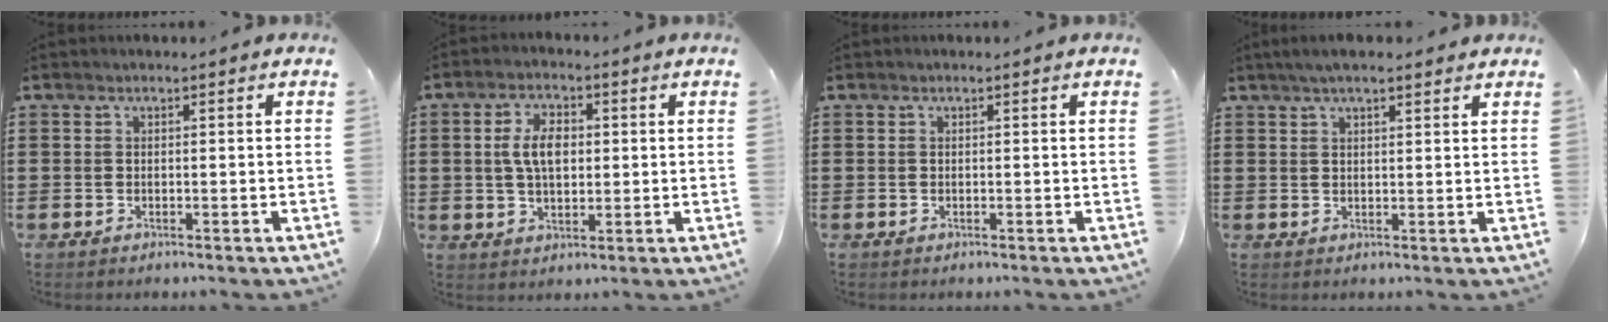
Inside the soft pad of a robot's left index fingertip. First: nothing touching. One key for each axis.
{"total": 5.9, "fx": 0.9, "fy": 3.2, "fz": 4.9, "tx": -0.093, "ty": 0.011, "tz": 0.011}
{"total": 0.0}
{"total": 3.4, "fx": 2.6, "fy": 0.8, "fz": 2.1, "tx": -0.045, "ty": 0.008, "tz": 0.047}